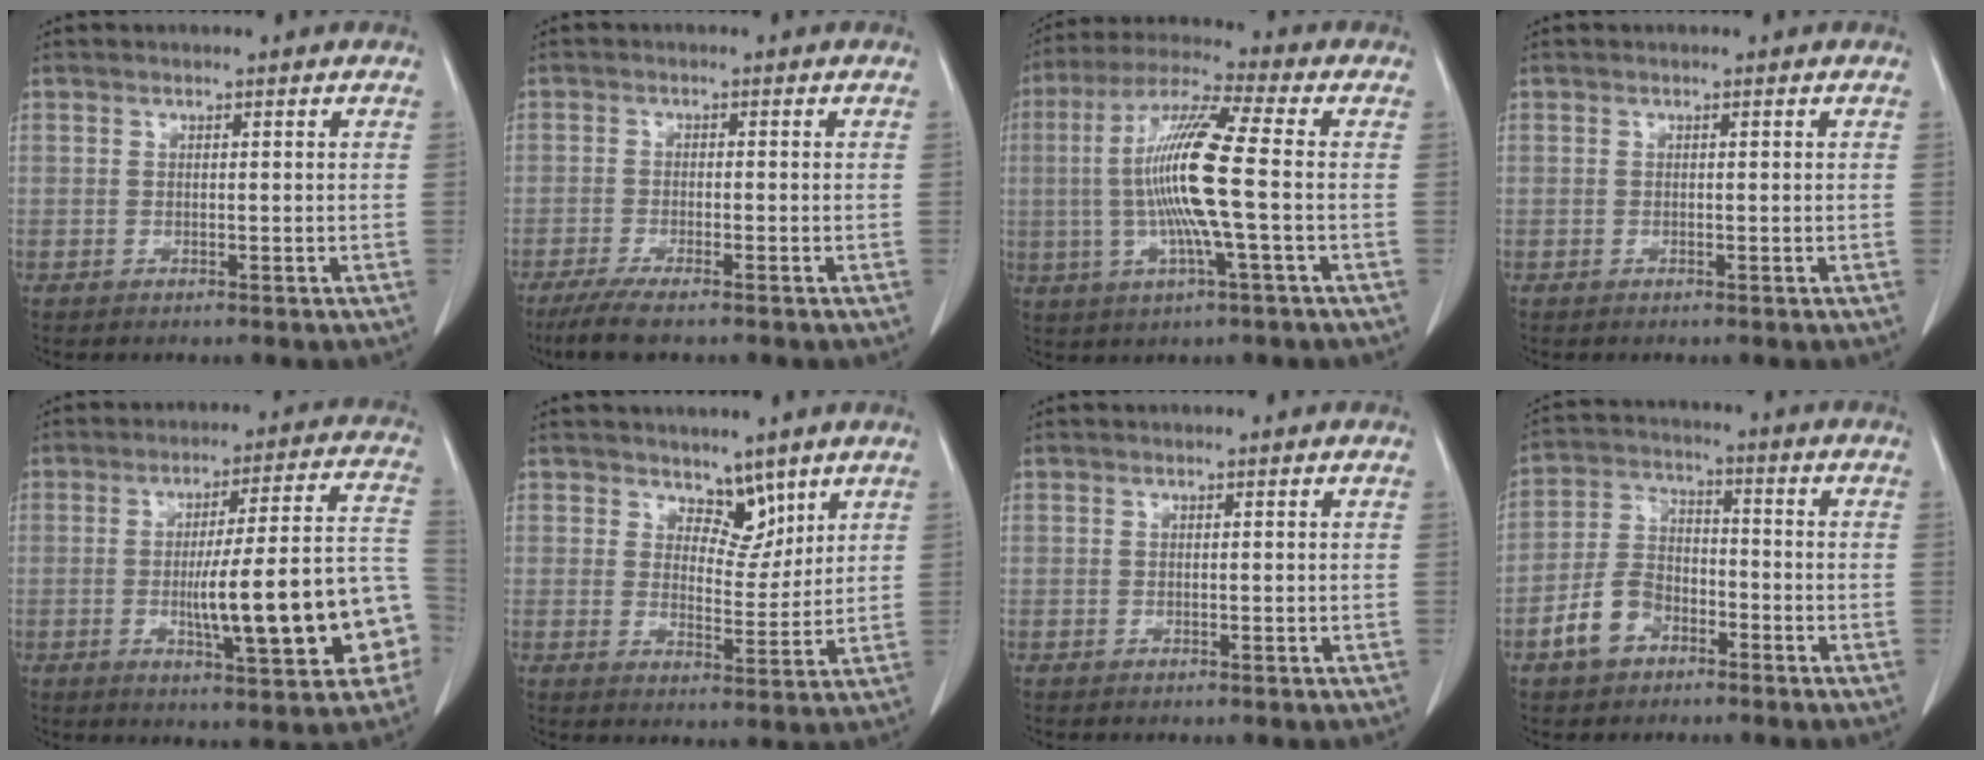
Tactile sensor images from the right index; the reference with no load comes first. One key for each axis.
{"total": 5.2, "fx": -3.8, "fy": 0.3, "fz": 3.4, "tx": -0.062, "ty": -0.014, "tz": -0.066}
{"total": 13.5, "fx": -0.5, "fy": 0.0, "fz": 13.5, "tx": -0.271, "ty": 0.004, "tz": -0.017}
{"total": 0.0}
{"total": 17.3, "fx": -4.0, "fy": 2.5, "fz": 16.6, "tx": -0.197, "ty": 0.031, "tz": -0.042}
{"total": 5.0, "fx": 3.8, "fy": 2.6, "fz": 1.9, "tx": -0.018, "ty": -0.009, "tz": 0.067}
{"total": 0.0}
{"total": 7.5, "fx": -4.0, "fy": 5.0, "fz": 4.0, "tx": -0.095, "ty": 0.017, "tz": -0.072}